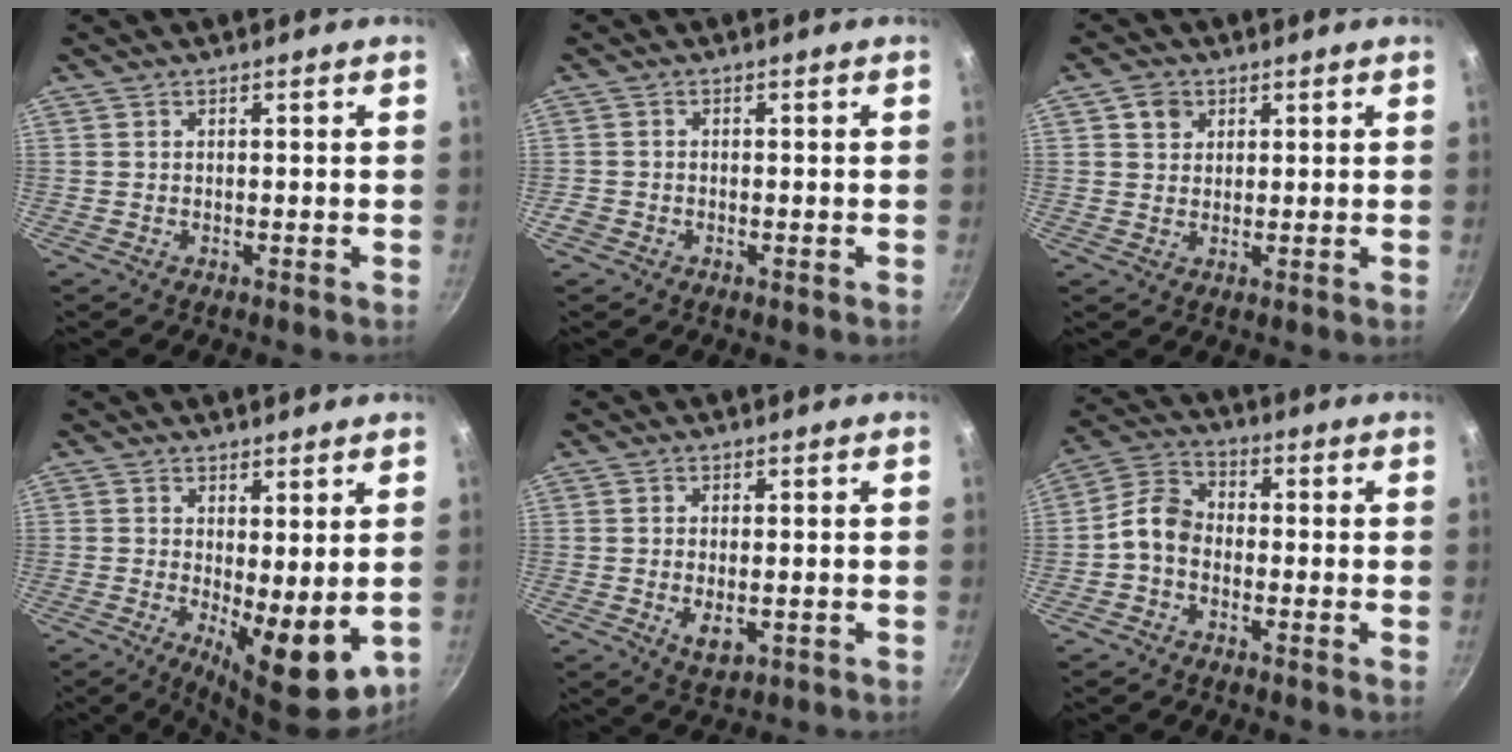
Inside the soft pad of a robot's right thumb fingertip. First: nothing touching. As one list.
[{"total": 1.4, "force": [-0.8, 1.1, 0.5], "torque": [-0.013, 0.001, -0.016]}, {"total": 3.5, "force": [1.6, 2.9, 1.2], "torque": [-0.003, 0.000, 0.027]}, {"total": 9.9, "force": [-0.3, 3.6, 9.2], "torque": [-0.112, -0.016, 0.008]}, {"total": 4.5, "force": [-0.8, 2.4, 3.7], "torque": [-0.063, -0.011, -0.007]}, {"total": 6.5, "force": [-1.9, 4.7, 4.0], "torque": [-0.072, 0.033, -0.055]}]